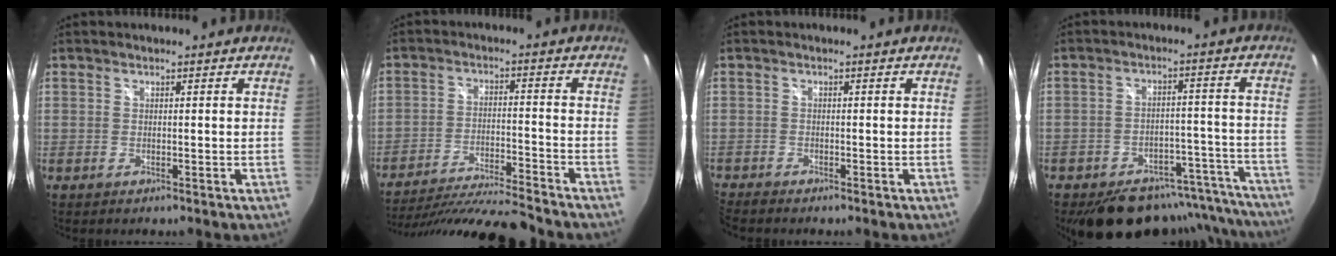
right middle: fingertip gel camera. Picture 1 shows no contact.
{"total": 18.7, "force": [-16.9, 0.4, 8.0], "torque": [-0.154, -0.037, -0.272]}
{"total": 2.1, "force": [-2.1, 0.0, 0.2], "torque": [-0.014, -0.013, -0.045]}
{"total": 20.5, "force": [-18.0, 7.8, 6.0], "torque": [-0.098, 0.039, -0.216]}